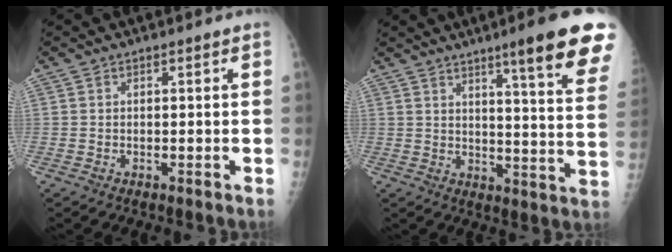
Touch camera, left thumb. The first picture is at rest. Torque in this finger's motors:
{"motor_torque": [3.37, 1.64, 1.43, -1.20, 0.34]}